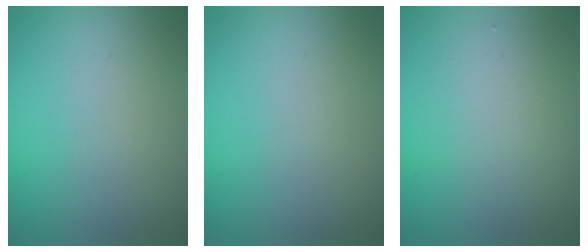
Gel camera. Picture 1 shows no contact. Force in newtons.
{"total": 0.0}
{"total": 2.9, "press": 2.9, "slide": 0.2}